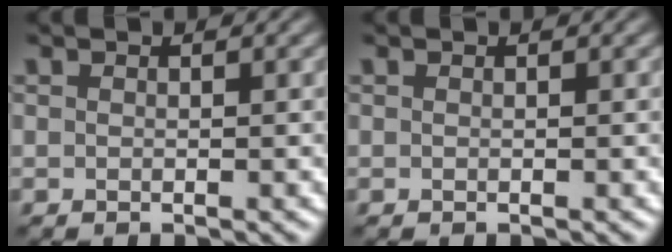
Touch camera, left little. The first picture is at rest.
{"total": 0.0}